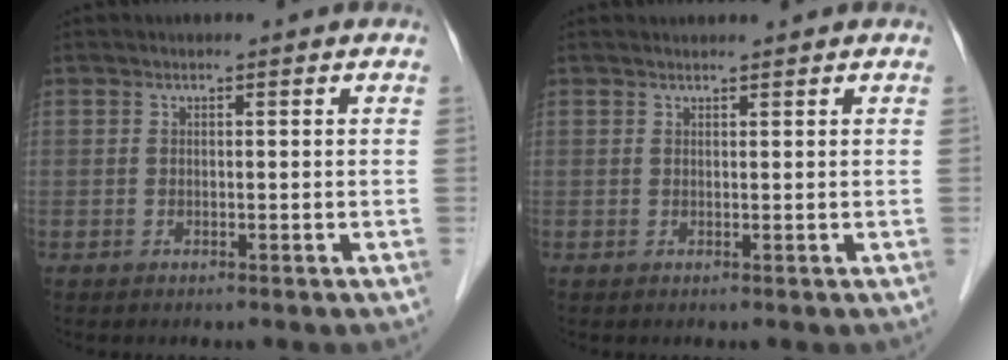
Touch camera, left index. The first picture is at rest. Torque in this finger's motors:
{"motor_torque": [0.36, -0.13, 0.00, -0.01]}